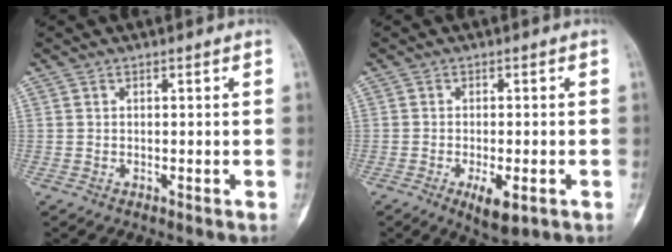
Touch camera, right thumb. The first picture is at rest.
{"total": 5.6, "force": [-2.3, 2.0, 4.6], "torque": [-0.071, -0.007, -0.029]}